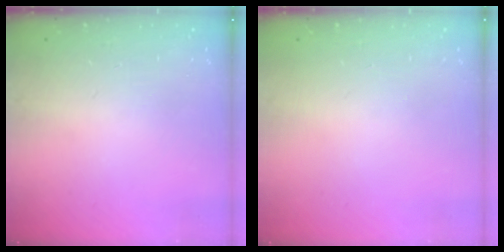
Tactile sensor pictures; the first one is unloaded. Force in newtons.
{"total": 0.0}